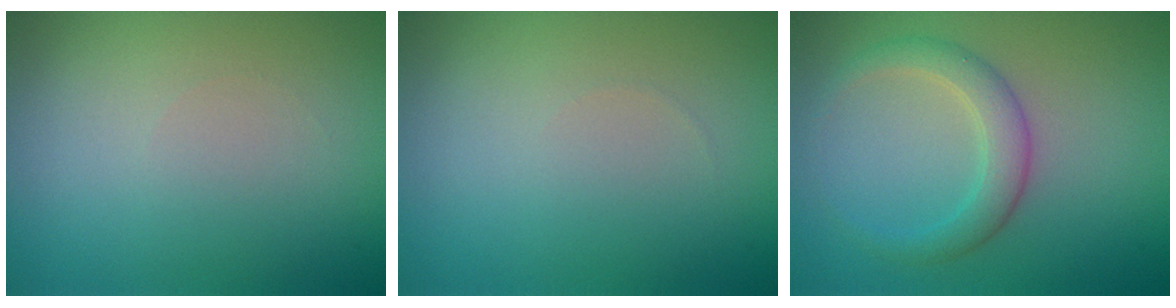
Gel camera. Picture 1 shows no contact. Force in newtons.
{"total": 0.0}
{"total": 2.7, "press": 2.7, "slide": 0.1}